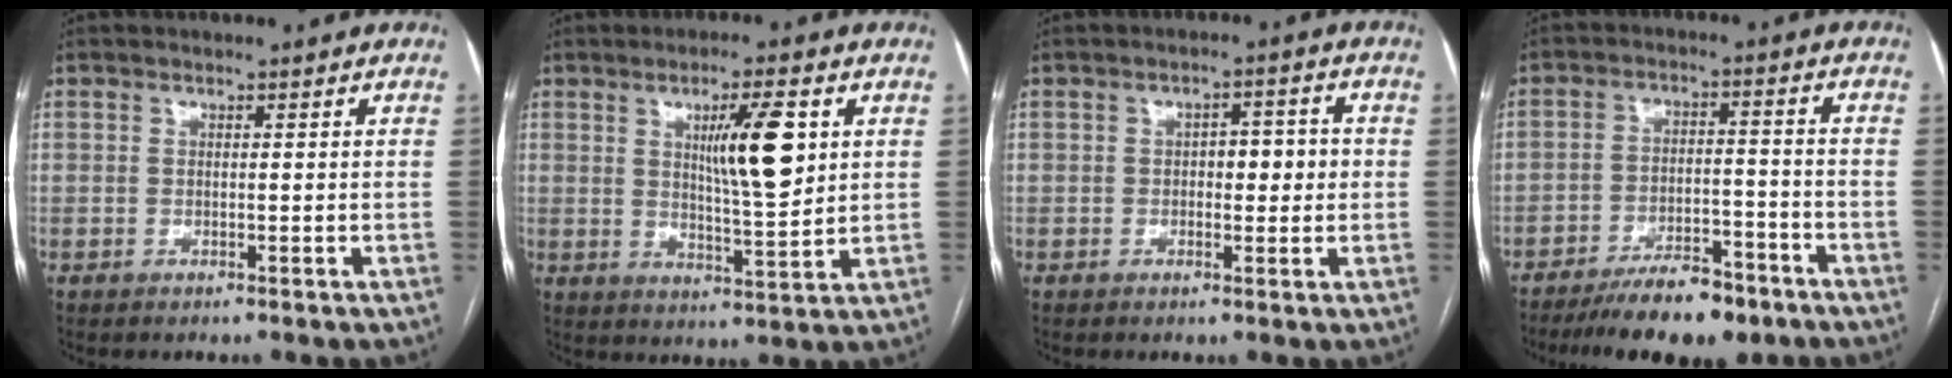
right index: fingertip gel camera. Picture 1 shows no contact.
{"total": 9.5, "force": [2.9, 1.2, 8.9], "torque": [-0.145, -0.004, 0.050]}
{"total": 4.4, "force": [0.1, 2.0, 3.9], "torque": [-0.052, 0.016, 0.002]}
{"total": 11.5, "force": [-9.0, 3.3, 6.3], "torque": [-0.096, 0.001, -0.147]}